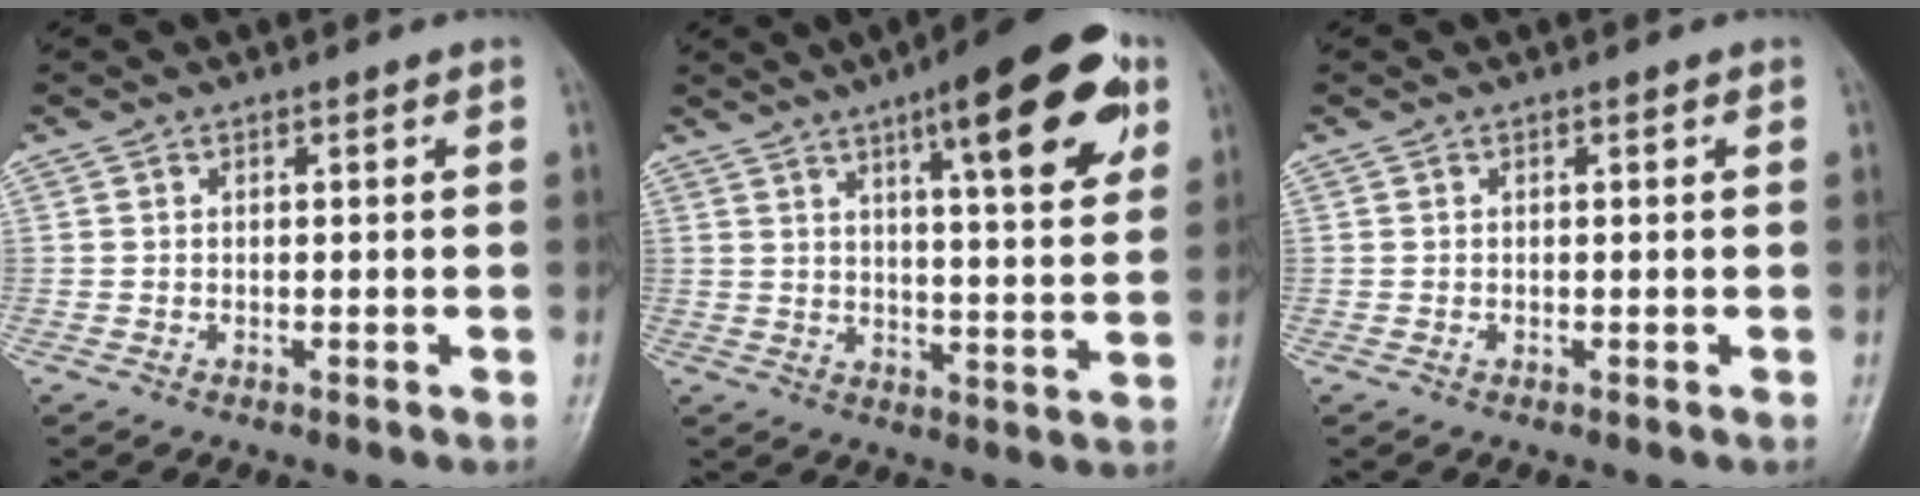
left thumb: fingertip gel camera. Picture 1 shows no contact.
{"total": 17.9, "force": [8.7, 4.3, 15.1], "torque": [-0.185, -0.024, 0.119]}
{"total": 0.6, "force": [0.0, 0.3, 0.5], "torque": [-0.005, 0.000, 0.001]}